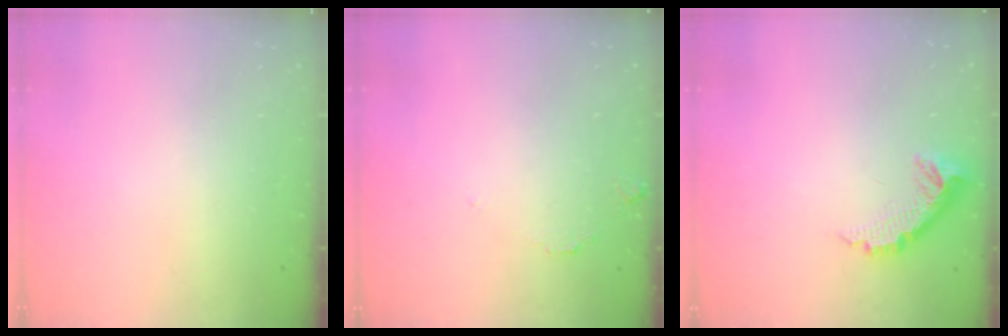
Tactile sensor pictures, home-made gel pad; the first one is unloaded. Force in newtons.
{"total": 5.9, "press": 5.9, "slide": 0.4}
{"total": 11.1, "press": 11.1, "slide": 0.3}